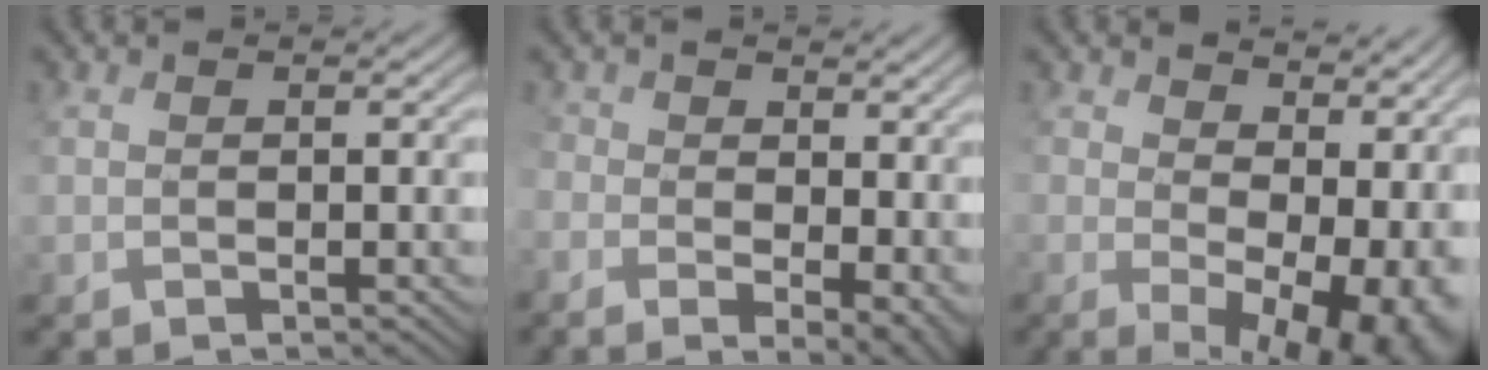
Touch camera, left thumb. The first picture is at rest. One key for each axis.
{"total": 8.5, "fx": -1.4, "fy": 5.5, "fz": 6.4, "tx": -0.145, "ty": -0.033, "tz": -0.005}
{"total": 14.2, "fx": 2.4, "fy": 9.0, "fz": 10.7, "tx": -0.134, "ty": -0.028, "tz": 0.084}